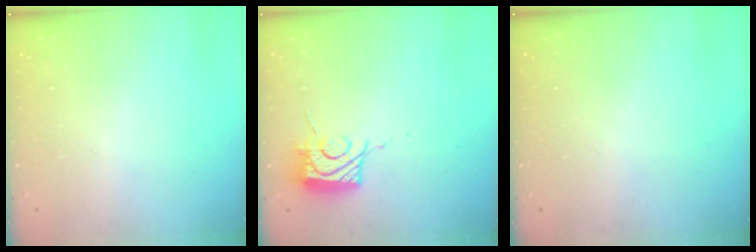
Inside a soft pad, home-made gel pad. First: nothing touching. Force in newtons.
{"total": 12.2, "press": 12.0, "slide": 1.8}
{"total": 0.0}